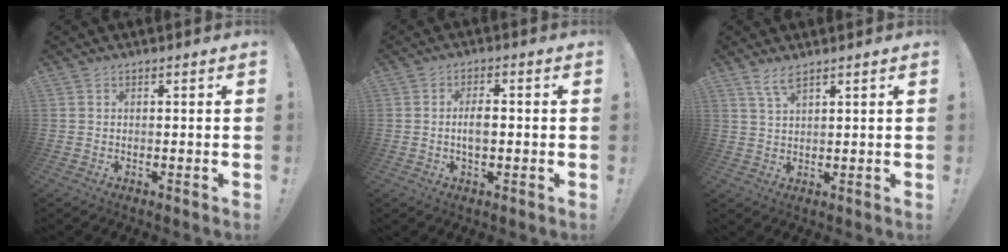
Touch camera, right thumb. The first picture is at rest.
{"total": 4.4, "force": [-0.4, 2.1, 3.8], "torque": [-0.067, 0.006, -0.012]}
{"total": 4.2, "force": [3.0, 0.9, 2.8], "torque": [-0.060, -0.010, 0.053]}